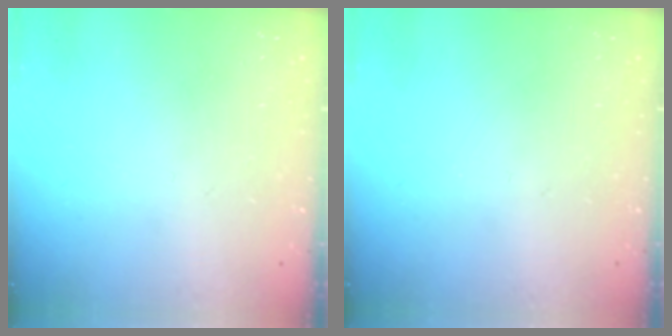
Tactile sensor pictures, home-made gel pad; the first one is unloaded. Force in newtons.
{"total": 0.0}